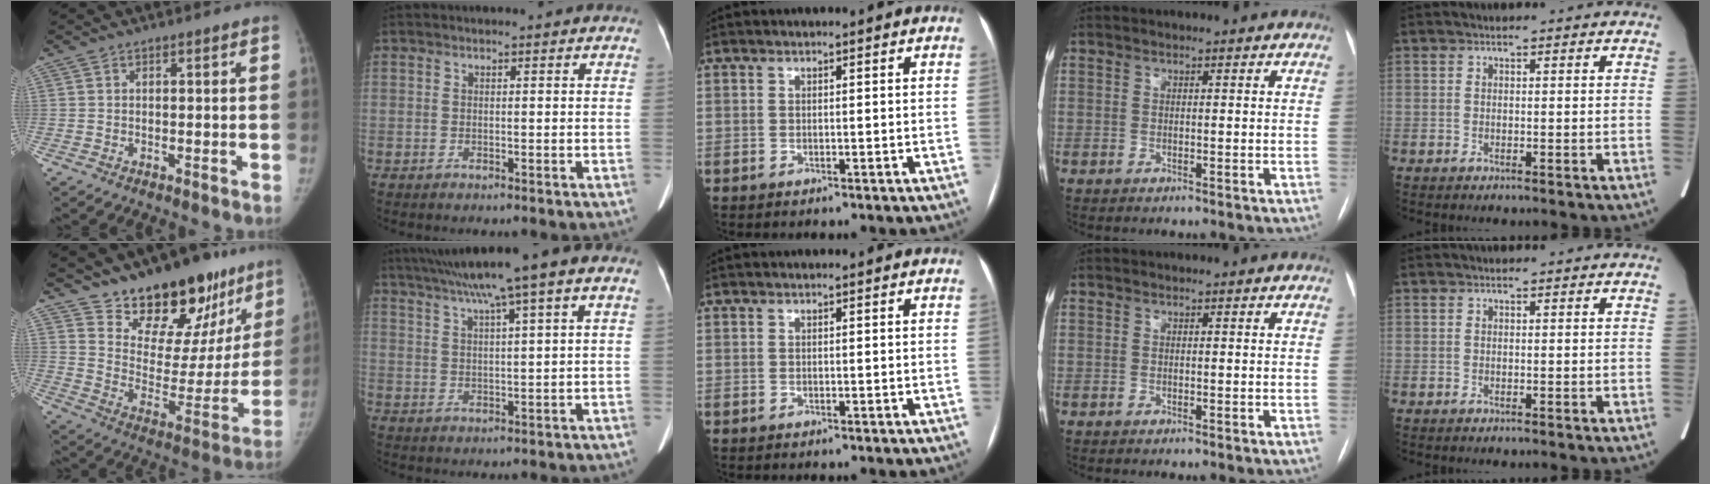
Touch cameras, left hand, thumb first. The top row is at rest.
{"thumb": {"total": 23.6, "force": [17.5, 11.4, 11.1], "torque": [-0.113, -0.111, 0.263]}, "index": {"total": 12.8, "force": [7.4, 0.7, 10.4], "torque": [-0.166, 0.048, 0.110]}}